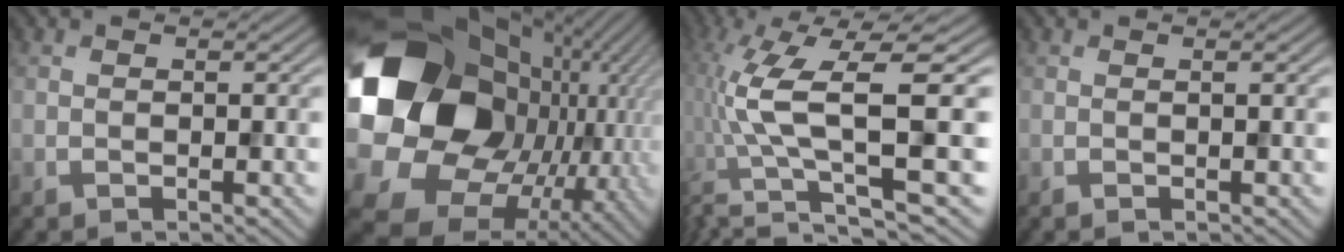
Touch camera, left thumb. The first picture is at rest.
{"total": 23.3, "force": [-0.4, 18.3, 14.5], "torque": [-0.290, -0.052, -0.004]}
{"total": 13.5, "force": [2.1, 3.4, 12.9], "torque": [-0.261, 0.003, 0.048]}
{"total": 0.8, "force": [0.1, -0.1, 0.8], "torque": [-0.012, 0.004, -0.002]}